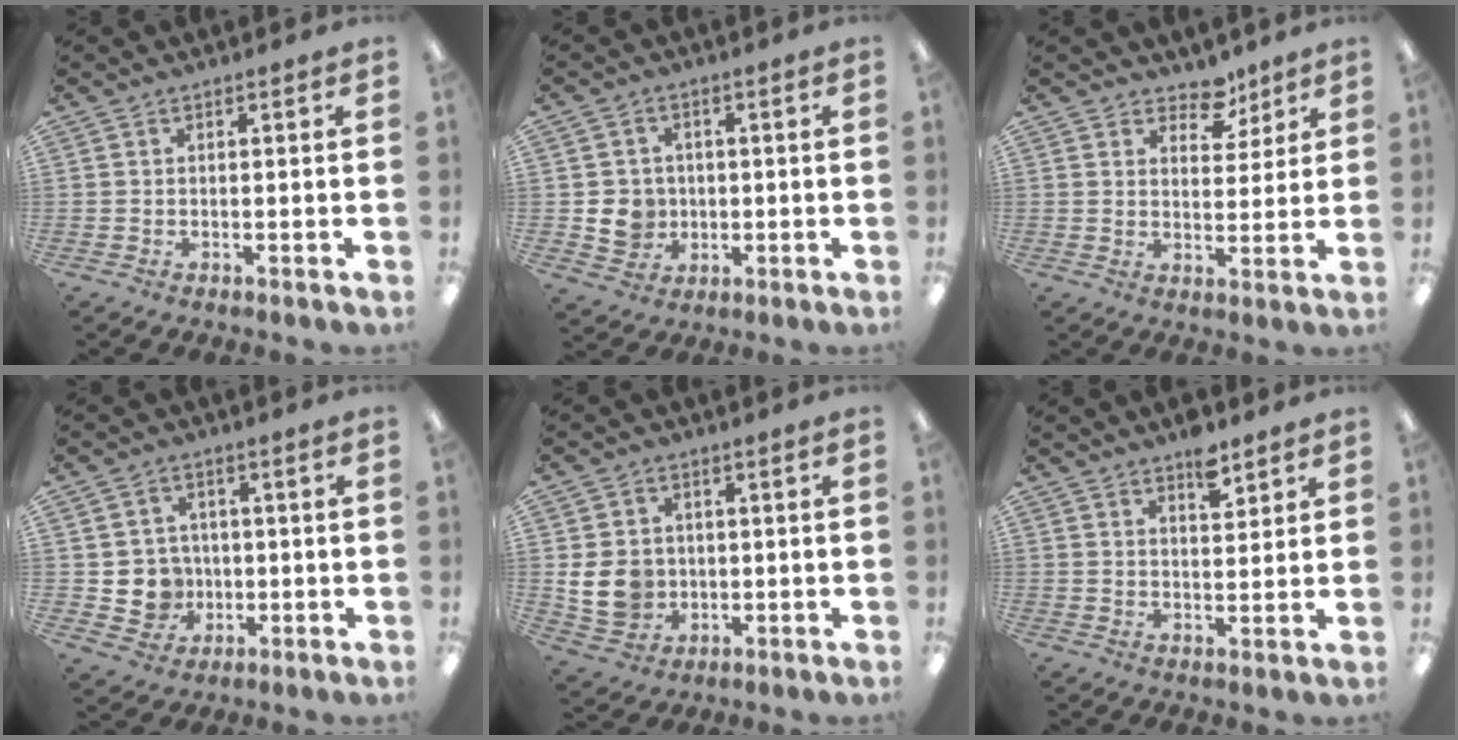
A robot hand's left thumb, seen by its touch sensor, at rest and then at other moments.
{"total": 6.6, "force": [-0.6, 6.2, 2.0], "torque": [-0.042, 0.010, -0.008]}
{"total": 6.7, "force": [4.9, 4.0, 2.2], "torque": [-0.019, -0.027, 0.084]}
{"total": 6.8, "force": [-0.6, 6.6, 1.5], "torque": [-0.038, 0.012, 0.000]}
{"total": 9.4, "force": [-0.4, 8.2, 4.6], "torque": [-0.109, 0.010, -0.003]}
{"total": 5.9, "force": [4.4, 2.5, 3.0], "torque": [-0.028, -0.029, 0.074]}